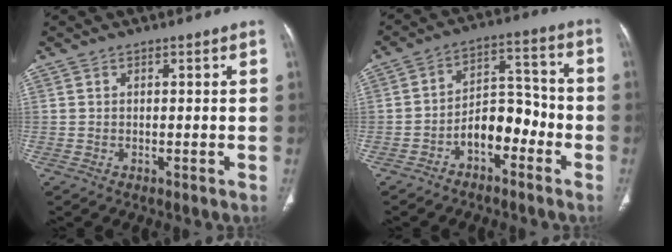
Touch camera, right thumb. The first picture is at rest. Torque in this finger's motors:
{"motor_torque": [0.93, 1.23, 1.08, -0.79, 0.03]}